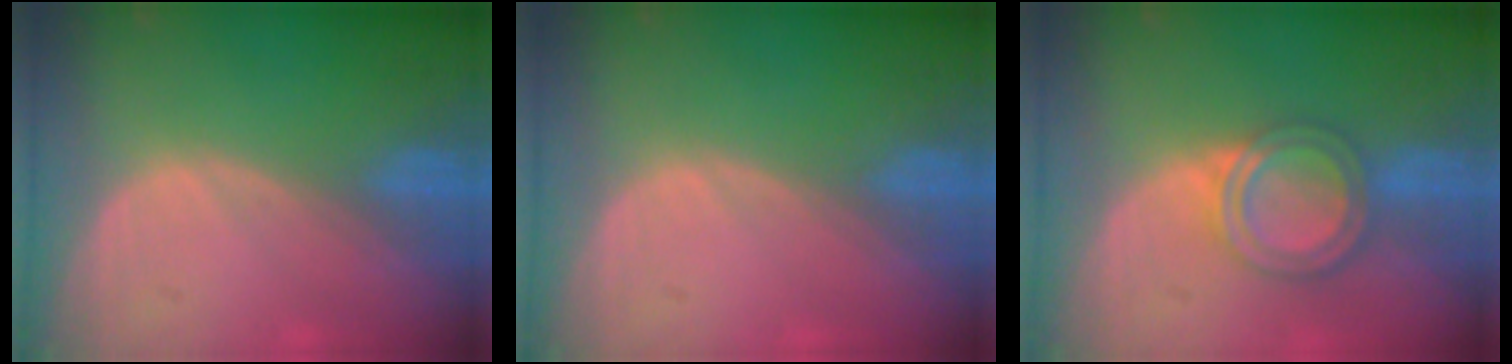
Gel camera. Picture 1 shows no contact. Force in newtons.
{"total": 0.0}
{"total": 6.2, "press": 5.4, "slide": 3.0}